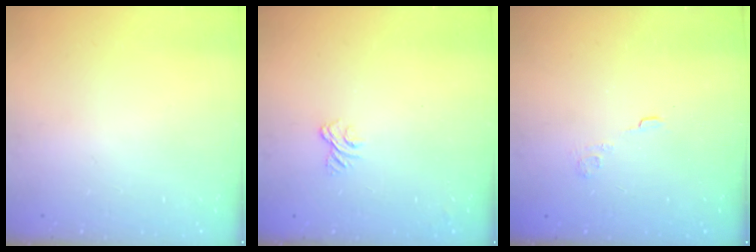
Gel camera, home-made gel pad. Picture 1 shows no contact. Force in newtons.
{"total": 2.3, "press": 2.0, "slide": 1.2}
{"total": 2.1, "press": 1.6, "slide": 1.4}